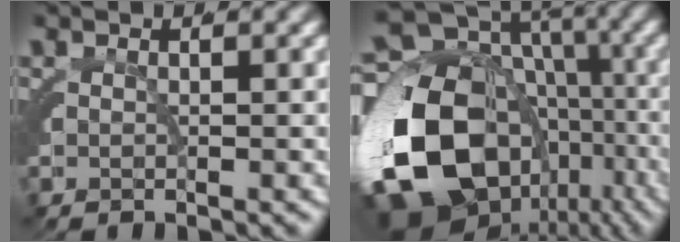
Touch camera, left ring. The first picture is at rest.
{"total": 22.8, "force": [-3.9, 18.5, 12.8], "torque": [-0.267, -0.076, -0.042]}